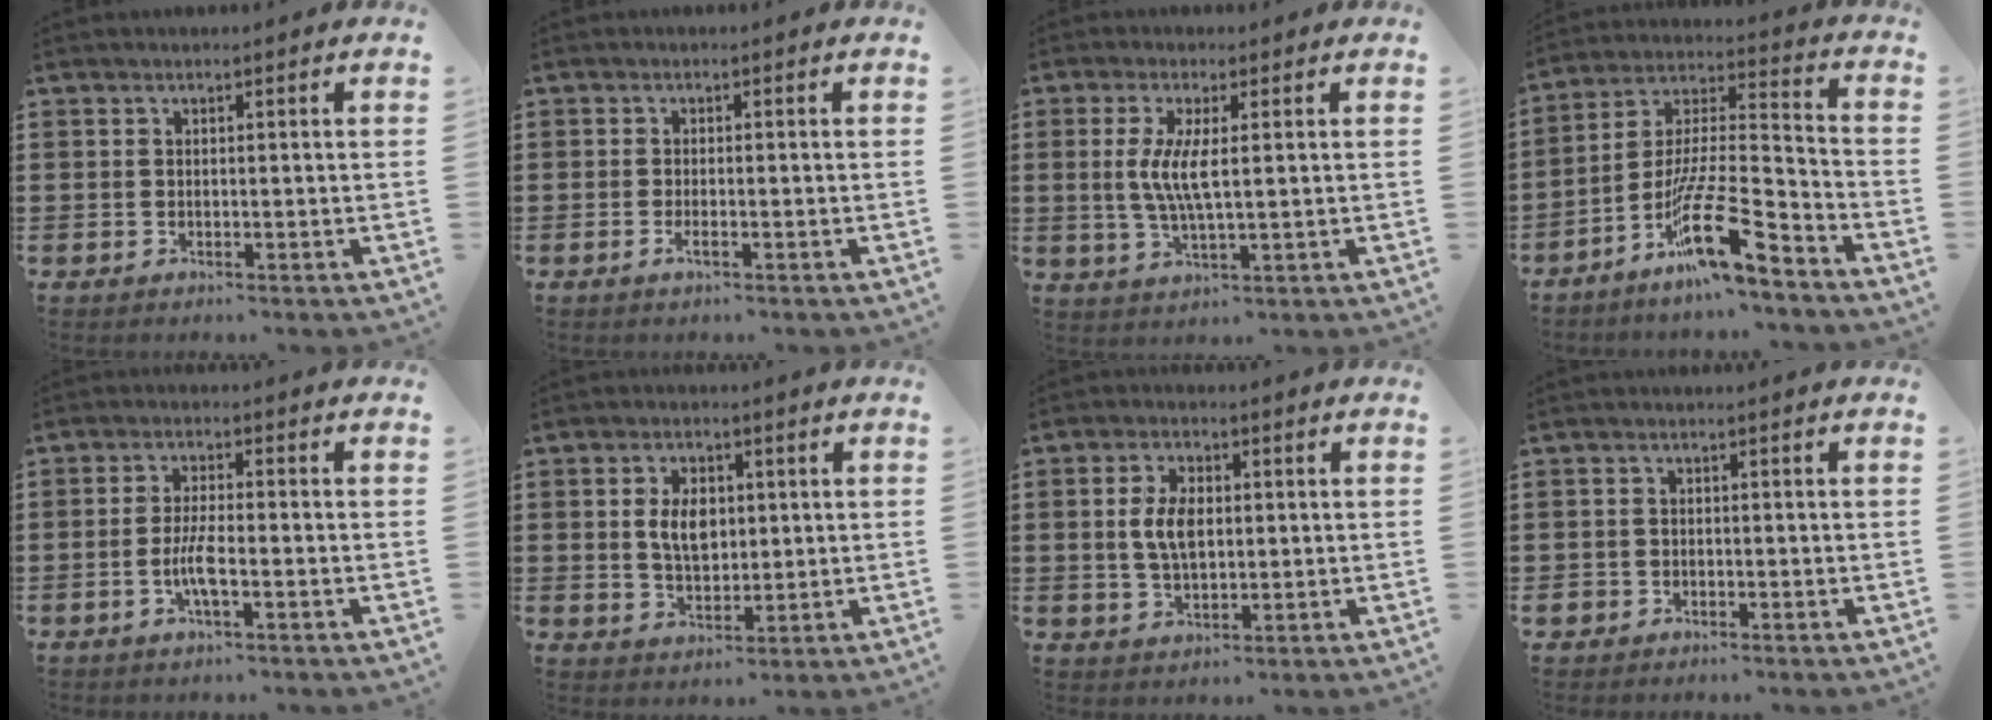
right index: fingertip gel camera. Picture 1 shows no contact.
{"total": 1.2, "force": [-0.6, 0.2, 1.0], "torque": [-0.027, -0.006, -0.013]}
{"total": 5.9, "force": [0.6, 1.1, 5.8], "torque": [-0.124, -0.007, 0.003]}
{"total": 15.1, "force": [-10.1, 2.5, 10.9], "torque": [-0.207, 0.018, -0.184]}
{"total": 4.6, "force": [-1.5, 1.0, 4.2], "torque": [-0.093, -0.004, -0.033]}
{"total": 5.4, "force": [0.7, 3.3, 4.2], "torque": [-0.080, 0.003, 0.005]}
{"total": 5.7, "force": [0.5, 3.2, 4.7], "torque": [-0.111, 0.008, 0.002]}
{"total": 1.3, "force": [-0.9, 0.8, 0.1], "torque": [-0.005, 0.002, -0.022]}